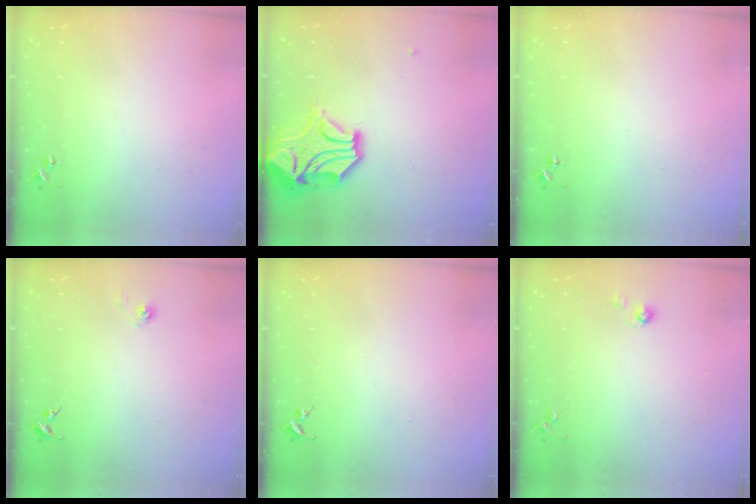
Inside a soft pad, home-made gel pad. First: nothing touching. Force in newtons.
{"total": 15.0, "press": 14.8, "slide": 2.2}
{"total": 0.0}
{"total": 2.9, "press": 2.5, "slide": 1.5}
{"total": 0.0}
{"total": 3.8, "press": 3.3, "slide": 1.8}